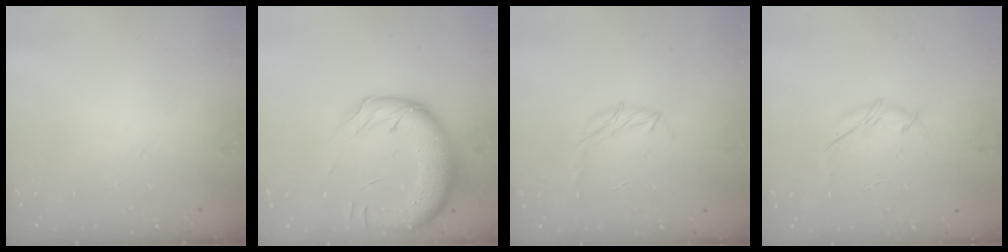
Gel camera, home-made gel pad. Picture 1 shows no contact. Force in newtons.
{"total": 15.7, "press": 15.3, "slide": 3.6}
{"total": 6.0, "press": 5.9, "slide": 1.1}
{"total": 3.8, "press": 3.7, "slide": 0.7}